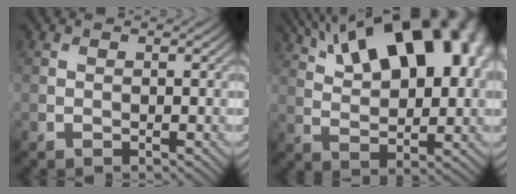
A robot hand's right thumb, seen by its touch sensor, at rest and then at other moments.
{"total": 17.2, "force": [8.8, 7.7, 12.6], "torque": [-0.221, 0.035, 0.129]}